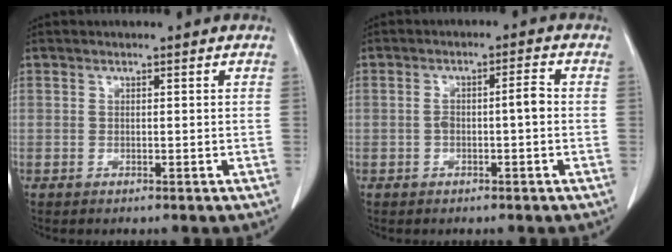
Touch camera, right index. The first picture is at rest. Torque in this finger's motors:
{"motor_torque": [0.11, 0.08, 0.09, 0.02]}